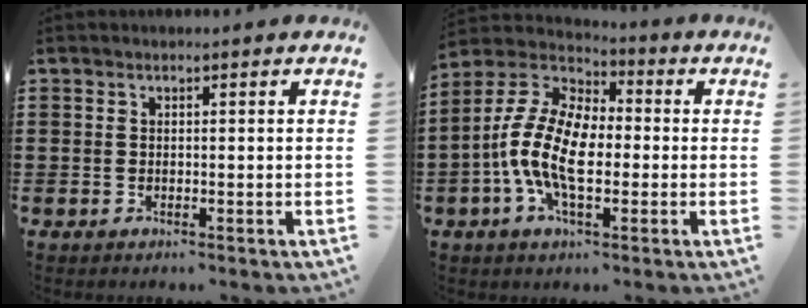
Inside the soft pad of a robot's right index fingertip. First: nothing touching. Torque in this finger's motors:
{"motor_torque": [2.14, 0.00, 1.05, 0.21]}